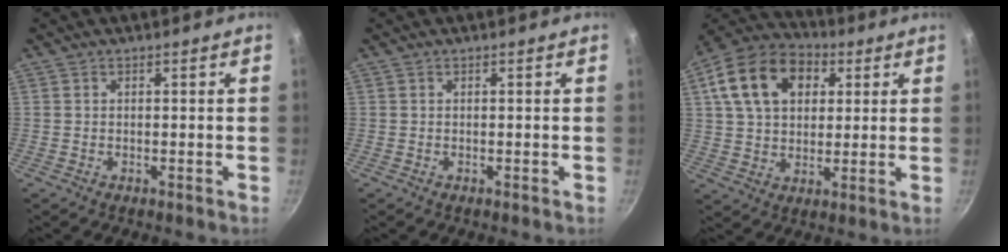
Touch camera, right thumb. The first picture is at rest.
{"total": 0.0}
{"total": 18.0, "force": [5.8, 12.6, 11.5], "torque": [-0.184, 0.014, 0.088]}